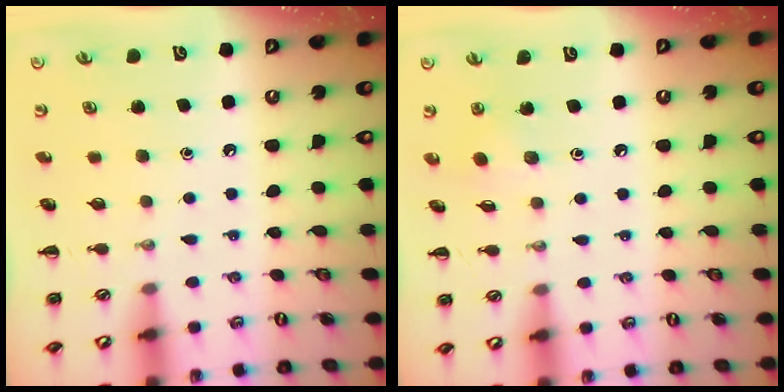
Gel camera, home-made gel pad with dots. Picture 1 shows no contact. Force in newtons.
{"total": 2.7, "press": 2.6, "slide": 0.6}